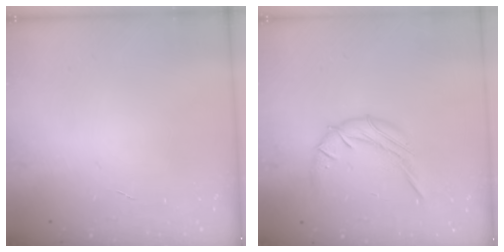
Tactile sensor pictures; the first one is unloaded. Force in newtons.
{"total": 8.5, "press": 8.5, "slide": 0.7}